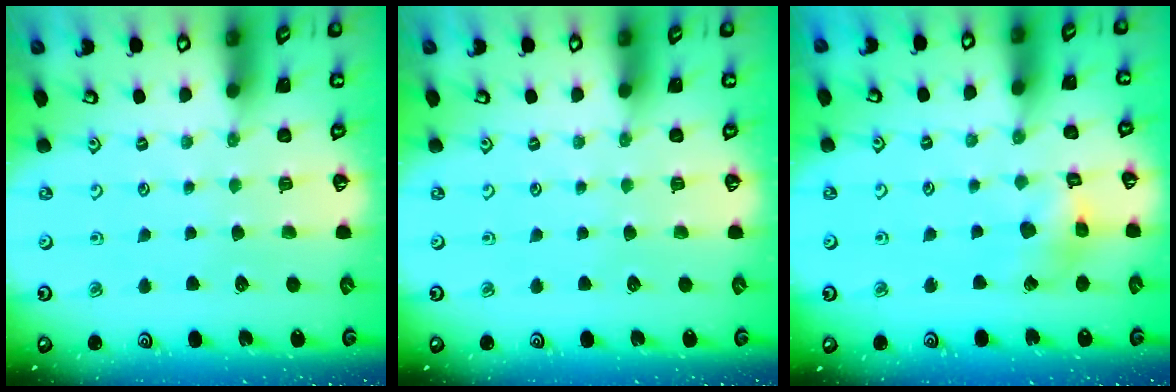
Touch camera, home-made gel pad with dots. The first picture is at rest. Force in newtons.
{"total": 0.0}
{"total": 7.2, "press": 7.2, "slide": 0.6}